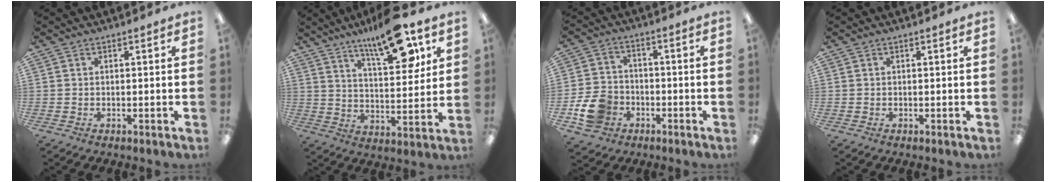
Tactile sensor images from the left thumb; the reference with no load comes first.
{"total": 16.6, "force": [11.3, 5.6, 10.8], "torque": [-0.162, -0.056, 0.185]}
{"total": 9.7, "force": [-3.9, 7.7, 4.5], "torque": [-0.107, 0.029, -0.067]}
{"total": 0.0}